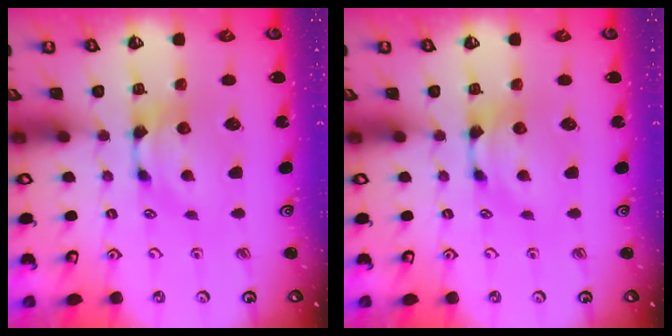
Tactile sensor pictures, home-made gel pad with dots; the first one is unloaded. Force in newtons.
{"total": 0.0}